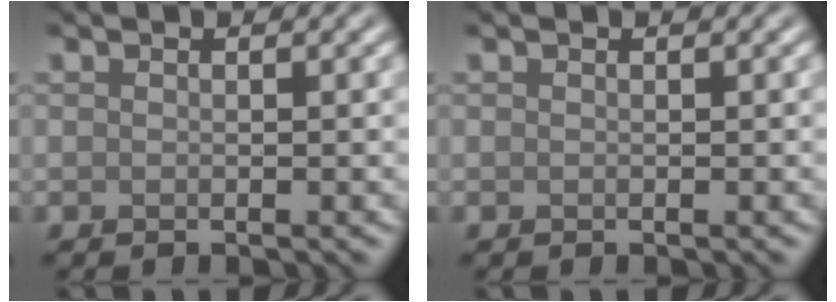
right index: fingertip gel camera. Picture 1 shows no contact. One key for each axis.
{"total": 0.0}